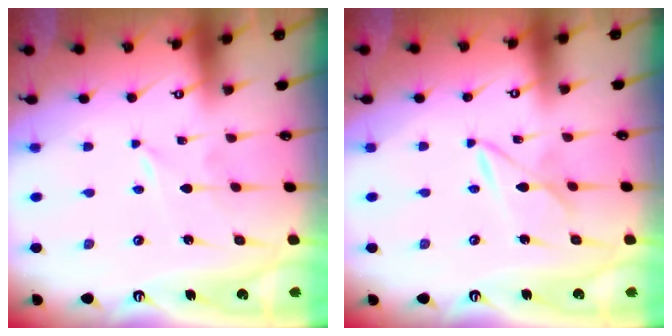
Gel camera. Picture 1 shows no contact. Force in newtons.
{"total": 4.1, "press": 4.1, "slide": 0.3}